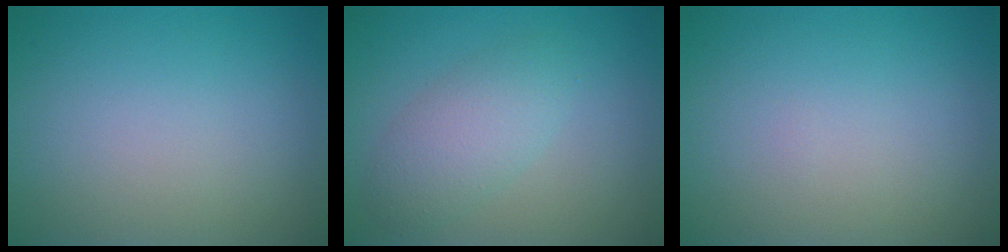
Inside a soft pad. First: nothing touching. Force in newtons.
{"total": 3.5, "press": 3.5, "slide": 0.1}
{"total": 0.0}